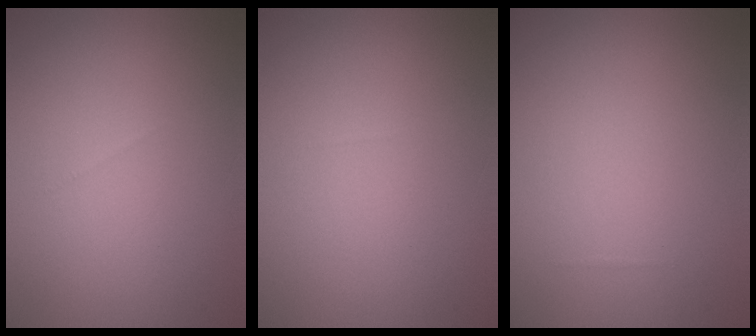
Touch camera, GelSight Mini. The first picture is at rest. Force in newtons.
{"total": 0.0}
{"total": 0.0}